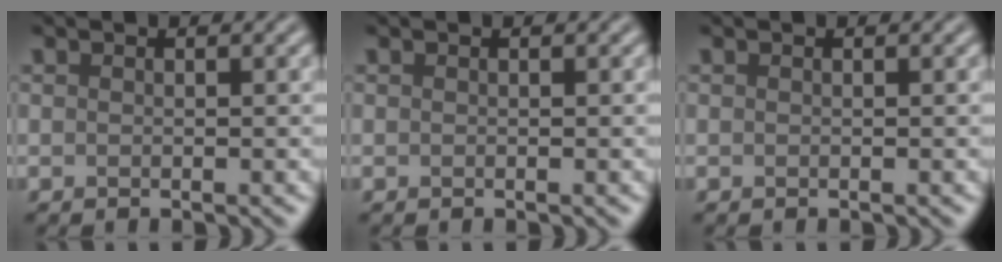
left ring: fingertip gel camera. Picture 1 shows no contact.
{"total": 0.0}
{"total": 0.0}